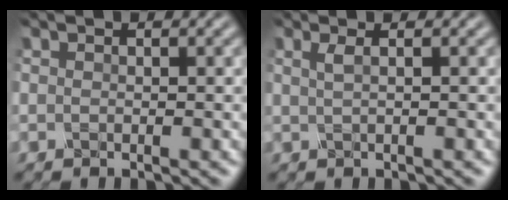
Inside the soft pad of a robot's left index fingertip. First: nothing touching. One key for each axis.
{"total": 1.1, "fx": 0.1, "fy": 0.4, "fz": 1.0, "tx": -0.012, "ty": 0.003, "tz": -0.003}